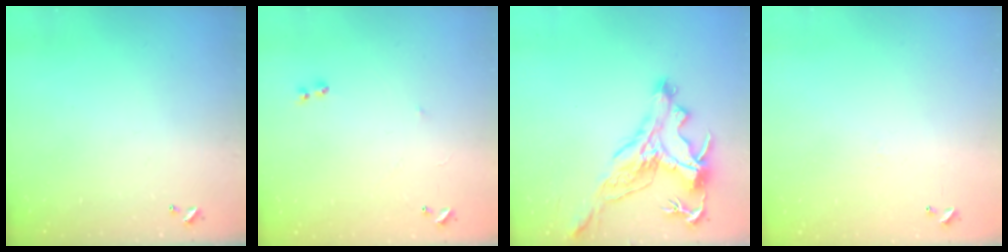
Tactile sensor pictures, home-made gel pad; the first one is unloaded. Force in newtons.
{"total": 6.4, "press": 6.4, "slide": 1.0}
{"total": 3.9, "press": 3.5, "slide": 1.6}
{"total": 5.8, "press": 5.7, "slide": 0.8}